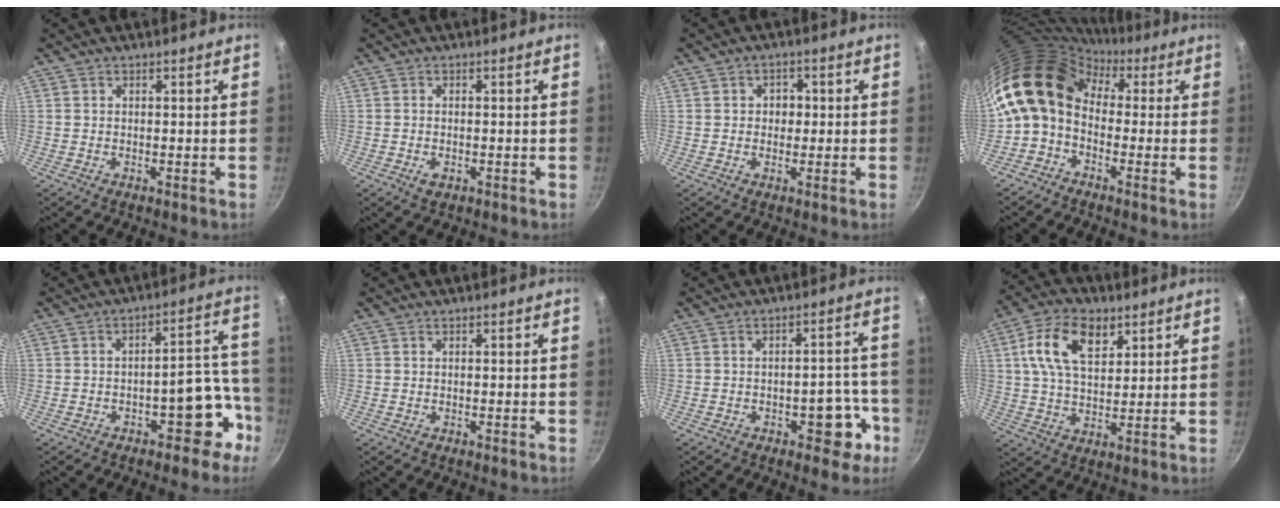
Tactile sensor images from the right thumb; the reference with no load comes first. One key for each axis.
{"total": 1.9, "fx": -0.7, "fy": 1.2, "fz": 1.3, "tx": -0.025, "ty": 0.000, "tz": -0.012}
{"total": 3.3, "fx": 0.2, "fy": 2.8, "fz": 1.7, "tx": -0.007, "ty": 0.004, "tz": -0.001}
{"total": 13.4, "fx": 1.1, "fy": 9.9, "fz": 8.9, "tx": -0.148, "ty": 0.031, "tz": -0.009}
{"total": 9.8, "fx": -4.8, "fy": 5.2, "fz": 6.7, "tx": -0.025, "ty": 0.081, "tz": -0.056}
{"total": 0.0}
{"total": 8.0, "fx": -3.5, "fy": 4.4, "fz": 5.6, "tx": -0.026, "ty": 0.037, "tz": -0.038}
{"total": 12.7, "fx": 5.1, "fy": 7.4, "fz": 9.0, "tx": -0.146, "ty": -0.004, "tz": 0.085}